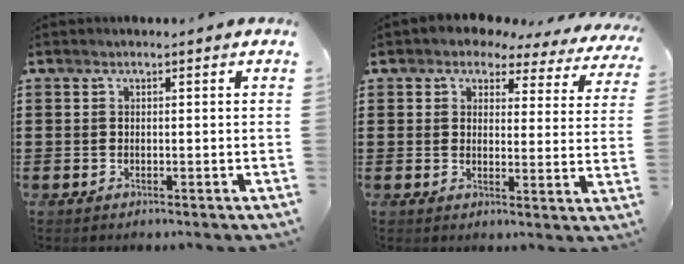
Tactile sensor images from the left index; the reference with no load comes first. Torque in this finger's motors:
{"motor_torque": [2.14, 0.00, 1.05, 0.06]}